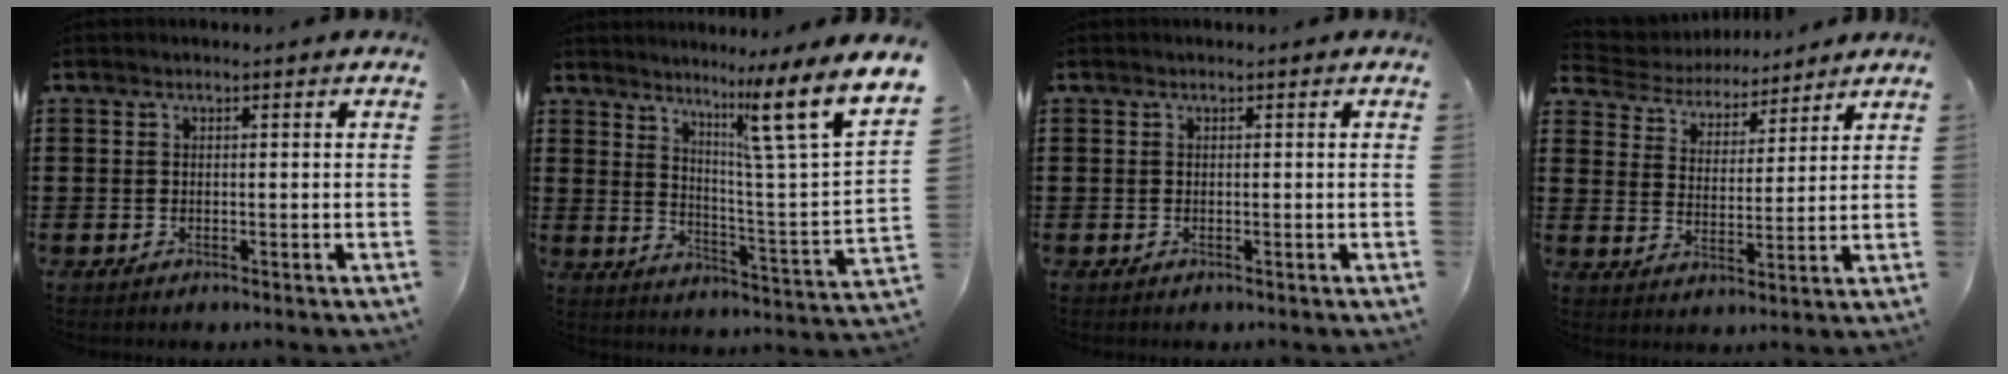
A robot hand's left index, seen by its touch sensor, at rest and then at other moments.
{"total": 11.5, "force": [7.4, -0.7, 8.8], "torque": [-0.150, -0.061, 0.102]}
{"total": 0.0}
{"total": 4.3, "force": [4.2, 1.1, 0.1], "torque": [-0.029, -0.028, 0.069]}